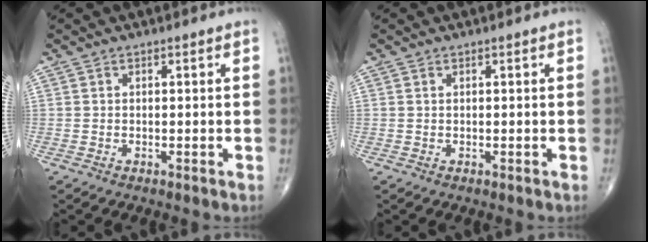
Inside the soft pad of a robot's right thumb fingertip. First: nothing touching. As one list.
[{"total": 0.0}]